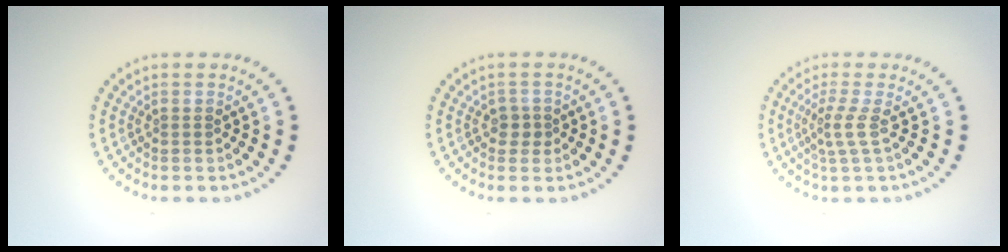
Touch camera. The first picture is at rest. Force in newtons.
{"total": 1.4, "press": 1.2, "slide": 0.6}
{"total": 2.0, "press": 1.4, "slide": 1.5}